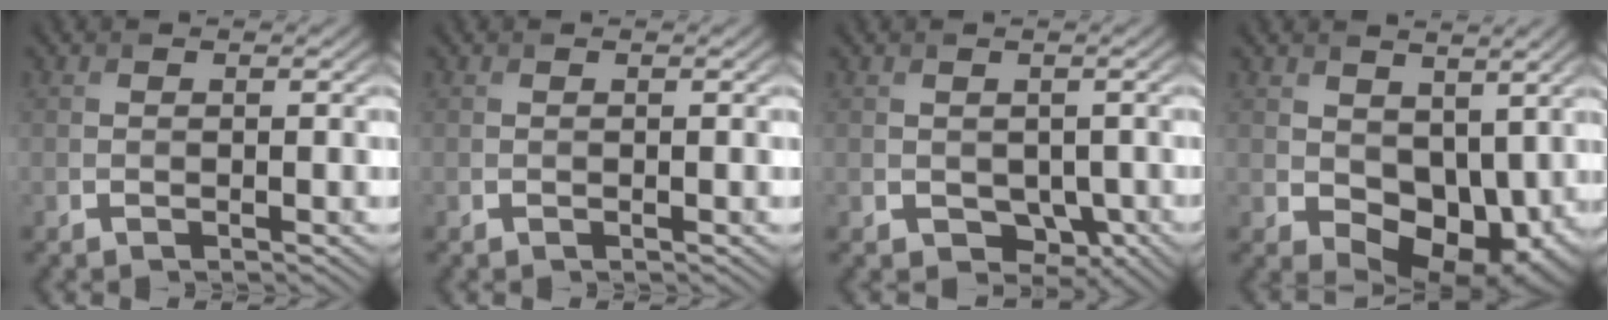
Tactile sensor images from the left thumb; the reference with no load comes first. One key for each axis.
{"total": 0.0}
{"total": 3.5, "fx": -0.8, "fy": 2.8, "fz": 1.9, "tx": -0.039, "ty": -0.021, "tz": -0.010}
{"total": 9.7, "fx": 1.4, "fy": 6.8, "fz": 6.7, "tx": -0.113, "ty": -0.028, "tz": 0.037}